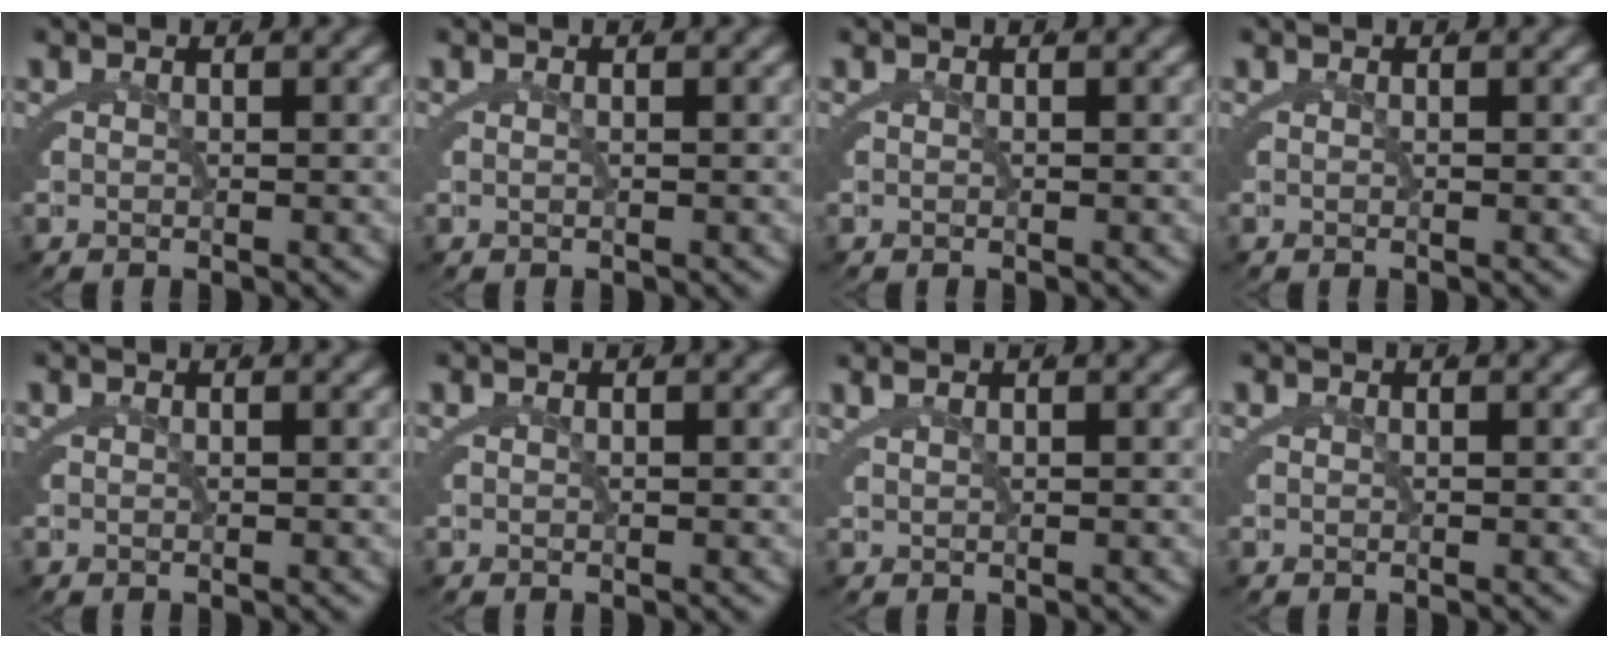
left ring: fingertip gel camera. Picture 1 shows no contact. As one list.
[{"total": 0.7, "force": [0.2, 0.5, 0.4], "torque": [-0.004, 0.007, 0.000]}, {"total": 0.0}, {"total": 0.0}, {"total": 0.0}, {"total": 0.0}, {"total": 1.4, "force": [1.2, 0.0, 0.6], "torque": [-0.005, 0.010, 0.023]}, {"total": 0.0}]